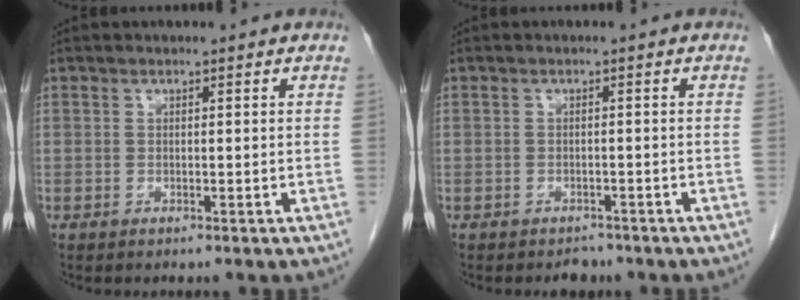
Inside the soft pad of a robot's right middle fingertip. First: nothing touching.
{"total": 1.8, "force": [-1.6, 1.0, 0.1], "torque": [-0.006, 0.001, -0.022]}